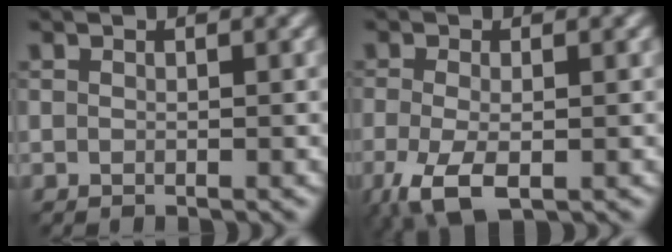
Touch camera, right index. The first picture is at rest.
{"total": 5.1, "force": [-2.1, 2.2, 4.1], "torque": [-0.096, -0.012, -0.041]}